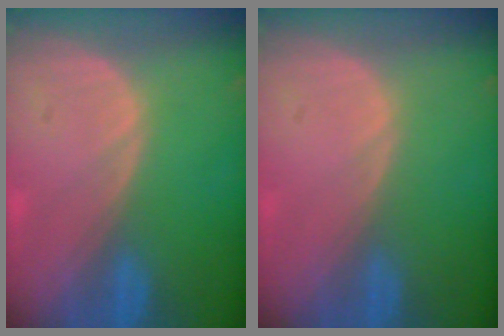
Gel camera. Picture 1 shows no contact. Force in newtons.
{"total": 0.0}